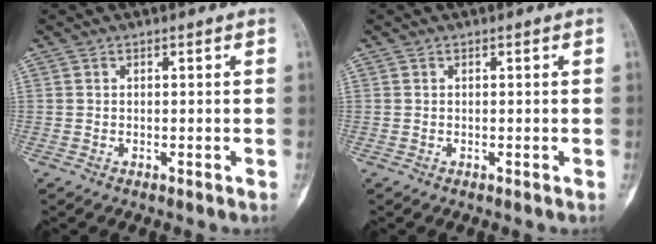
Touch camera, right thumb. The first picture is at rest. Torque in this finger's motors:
{"motor_torque": [0.32, 0.37, 0.37, 0.18, 0.00]}